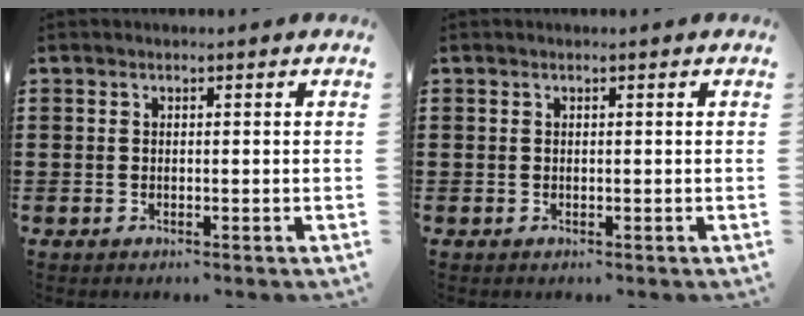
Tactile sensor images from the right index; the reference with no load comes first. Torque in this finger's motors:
{"motor_torque": [0.06, 2.08, 0.02, 0.00]}